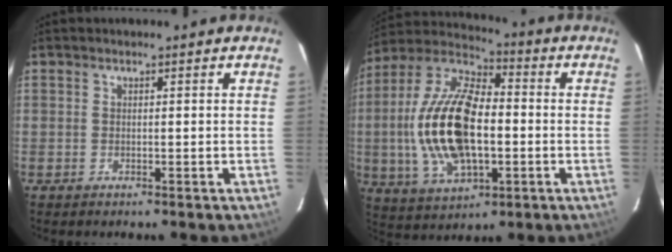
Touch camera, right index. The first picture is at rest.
{"total": 20.7, "force": [-1.9, 10.5, 17.7], "torque": [-0.367, 0.007, -0.032]}